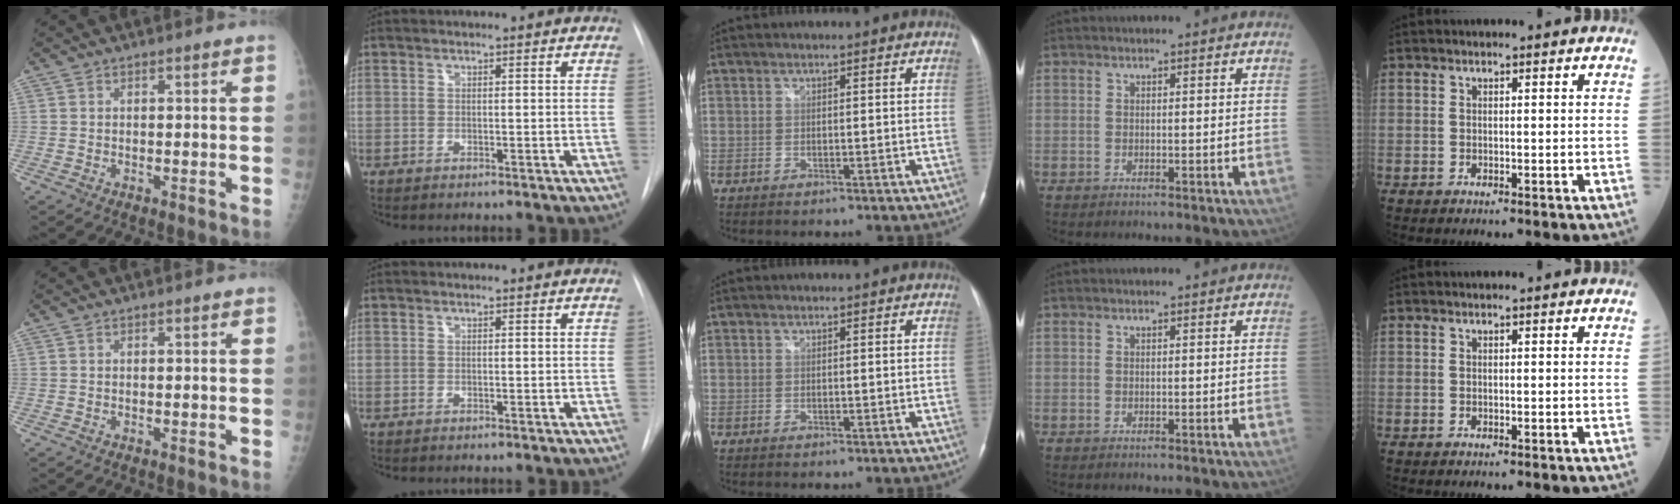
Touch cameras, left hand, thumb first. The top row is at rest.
{}